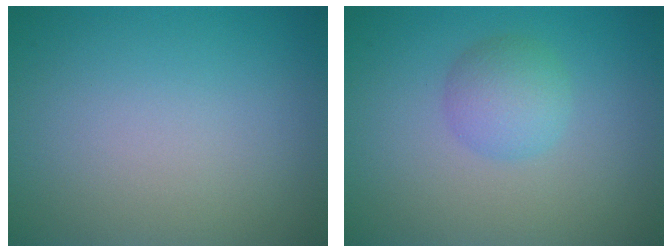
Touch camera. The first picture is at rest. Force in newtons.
{"total": 2.7, "press": 2.7, "slide": 0.0}